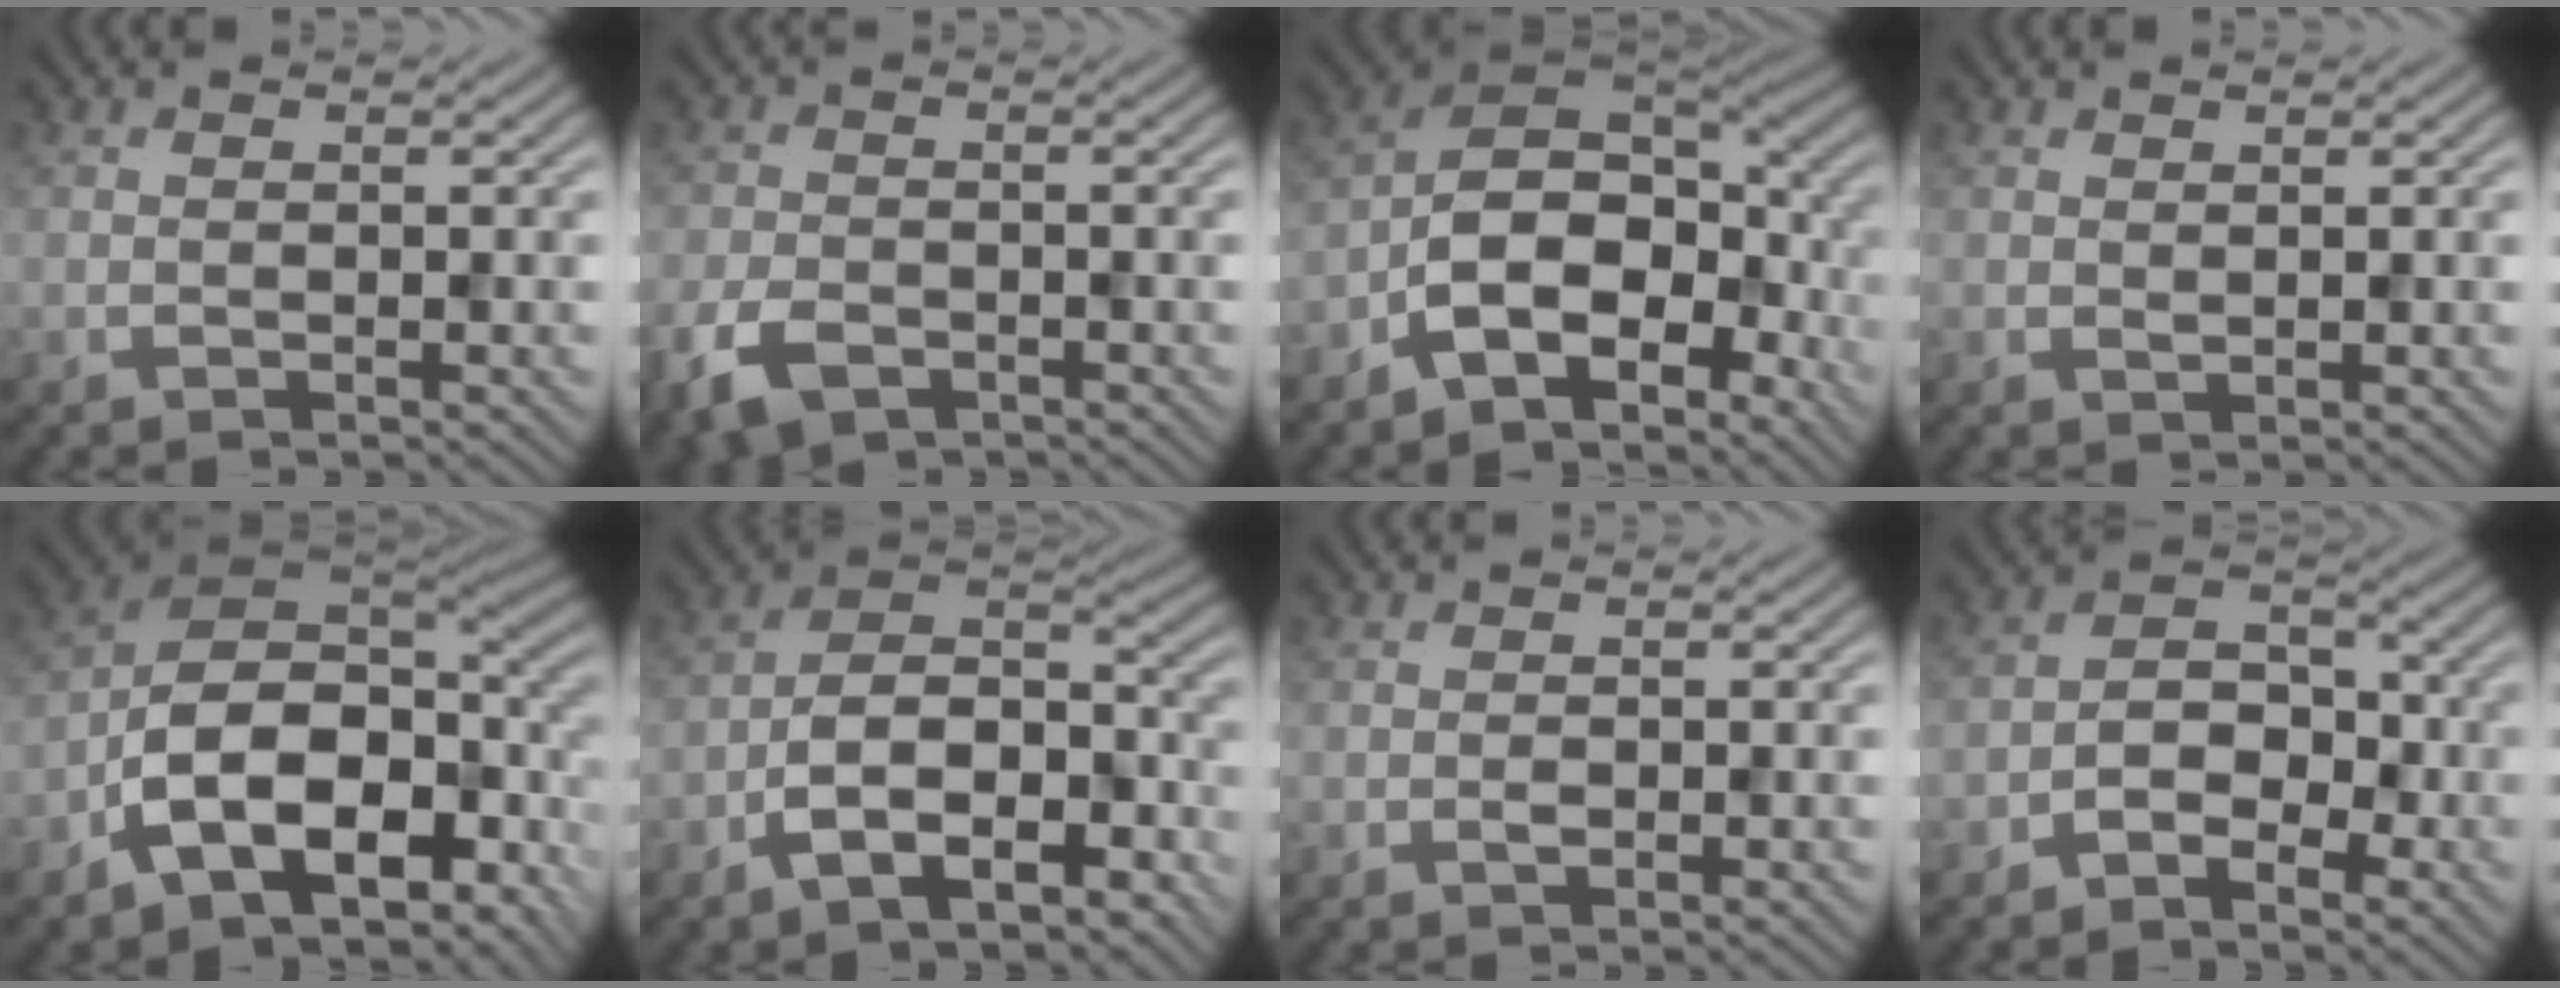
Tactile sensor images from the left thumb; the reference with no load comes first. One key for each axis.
{"total": 5.2, "fx": -3.0, "fy": 3.0, "fz": 3.0, "tx": -0.073, "ty": -0.011, "tz": -0.066}
{"total": 11.3, "fx": -4.8, "fy": 6.4, "fz": 8.0, "tx": -0.143, "ty": -0.002, "tz": -0.100}
{"total": 0.7, "fx": 0.5, "fy": 0.3, "fz": 0.3, "tx": -0.010, "ty": -0.001, "tz": 0.009}
{"total": 16.4, "fx": -6.3, "fy": 8.8, "fz": 12.3, "tx": -0.228, "ty": -0.023, "tz": -0.104}
{"total": 10.3, "fx": -5.6, "fy": 5.4, "fz": 6.7, "tx": -0.114, "ty": -0.002, "tz": -0.110}
{"total": 0.7, "fx": -0.2, "fy": 0.4, "fz": 0.5, "tx": -0.011, "ty": 0.001, "tz": -0.005}
{"total": 4.4, "fx": -2.5, "fy": 2.6, "fz": 2.5, "tx": -0.034, "ty": 0.015, "tz": -0.053}